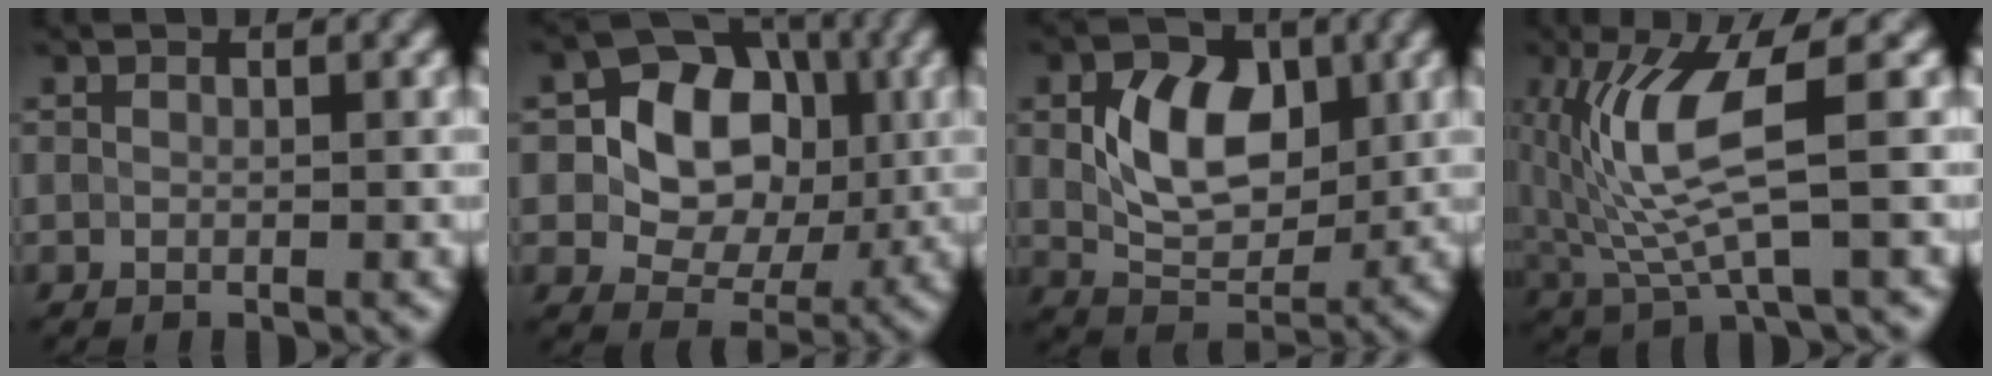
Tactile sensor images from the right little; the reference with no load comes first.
{"total": 9.6, "force": [1.2, 7.6, 5.7], "torque": [-0.080, 0.027, -0.001]}
{"total": 7.0, "force": [1.3, 4.6, 5.2], "torque": [-0.095, 0.002, 0.023]}
{"total": 7.1, "force": [0.9, 1.2, 6.9], "torque": [-0.158, -0.006, 0.027]}